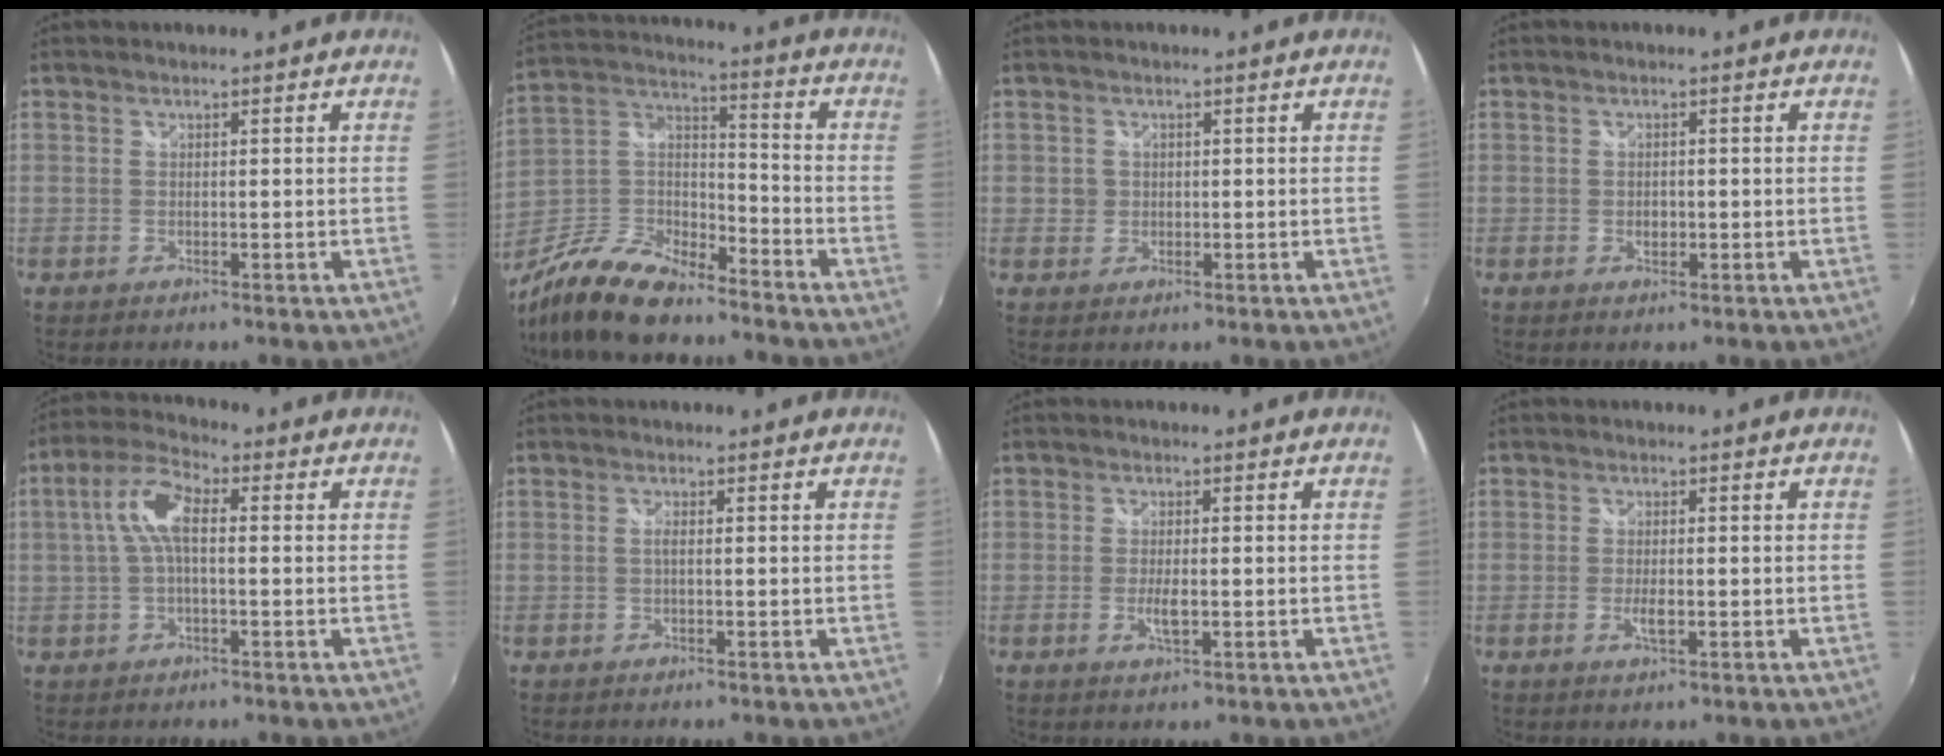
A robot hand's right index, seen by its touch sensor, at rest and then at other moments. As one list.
[{"total": 16.8, "force": [-12.4, 6.1, 9.5], "torque": [-0.216, -0.005, -0.237]}, {"total": 1.9, "force": [-0.1, 1.8, 0.3], "torque": [-0.001, 0.000, -0.003]}, {"total": 1.4, "force": [-0.4, 1.1, 0.8], "torque": [-0.013, 0.000, -0.008]}, {"total": 7.4, "force": [0.5, 2.9, 6.8], "torque": [-0.142, 0.021, 0.008]}, {"total": 0.9, "force": [-0.1, 0.0, 0.9], "torque": [-0.016, 0.002, -0.004]}, {"total": 2.9, "force": [-0.7, 0.9, 2.7], "torque": [-0.052, -0.006, -0.012]}, {"total": 2.2, "force": [-0.6, 0.7, 2.0], "torque": [-0.038, -0.005, -0.010]}]